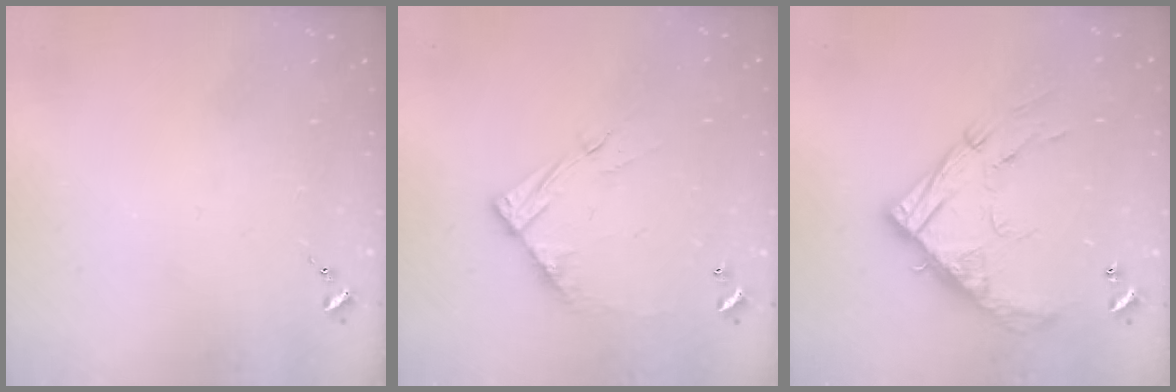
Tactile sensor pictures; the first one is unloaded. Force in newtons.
{"total": 11.5, "press": 11.5, "slide": 0.8}
{"total": 18.0, "press": 17.9, "slide": 1.6}